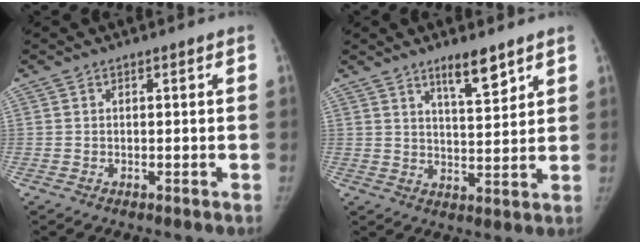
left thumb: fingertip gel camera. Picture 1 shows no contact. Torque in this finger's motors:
{"motor_torque": [0.42, -0.32, 0.69, -0.31, 0.01]}